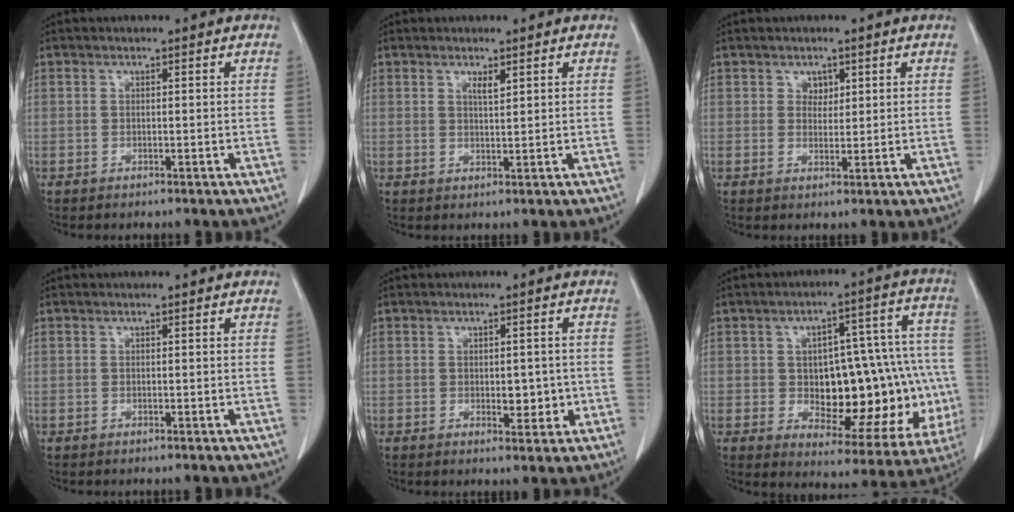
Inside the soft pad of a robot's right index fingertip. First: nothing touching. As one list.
[{"total": 1.5, "force": [1.0, 0.2, 1.1], "torque": [-0.023, -0.004, 0.020]}, {"total": 1.9, "force": [1.1, 1.4, 0.8], "torque": [-0.008, -0.003, 0.019]}, {"total": 0.0}, {"total": 3.7, "force": [-0.4, 2.1, 3.0], "torque": [-0.032, -0.001, 0.001]}, {"total": 22.5, "force": [-2.5, 9.9, 20.1], "torque": [-0.208, 0.047, -0.001]}]